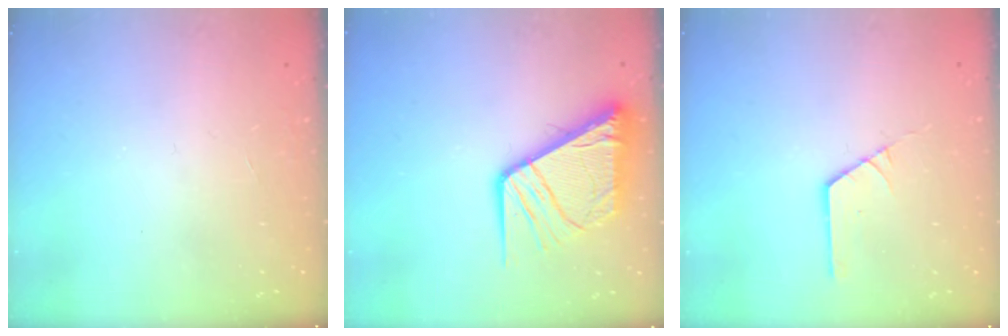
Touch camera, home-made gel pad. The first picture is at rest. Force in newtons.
{"total": 14.9, "press": 14.8, "slide": 1.9}
{"total": 1.8, "press": 1.8, "slide": 0.0}